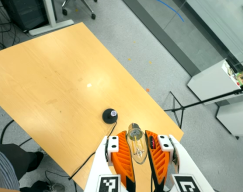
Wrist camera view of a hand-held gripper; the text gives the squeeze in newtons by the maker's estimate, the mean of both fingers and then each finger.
{"total": 22.7, "left": 25.8, "right": 19.5}